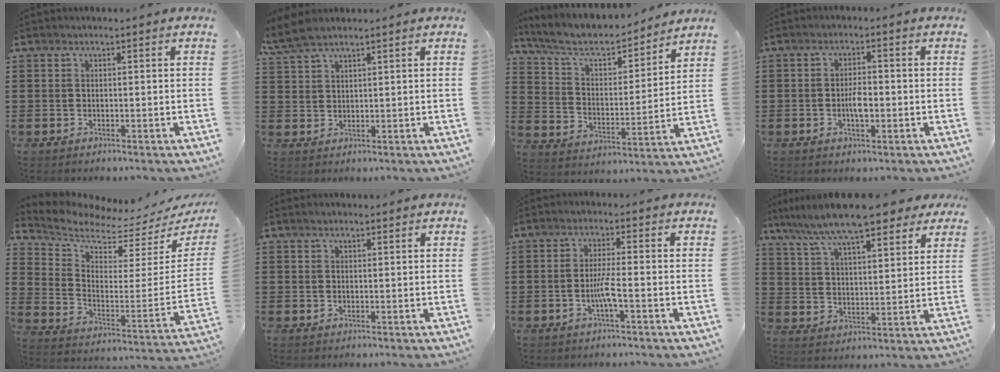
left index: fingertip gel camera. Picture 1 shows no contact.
{"total": 4.3, "force": [3.2, 1.1, 2.6], "torque": [-0.058, 0.002, 0.060]}
{"total": 7.4, "force": [6.4, 1.9, 3.2], "torque": [-0.090, -0.038, 0.106]}
{"total": 3.4, "force": [-0.5, 1.2, 3.1], "torque": [-0.057, 0.004, -0.010]}
{"total": 4.0, "force": [3.8, 0.9, 0.8], "torque": [-0.045, -0.054, 0.060]}
{"total": 0.8, "force": [0.7, 0.1, 0.4], "torque": [-0.008, 0.000, 0.013]}
{"total": 3.9, "force": [-1.3, 0.0, 3.7], "torque": [-0.072, -0.007, -0.028]}
{"total": 11.1, "force": [9.3, 1.5, 5.8], "torque": [-0.146, -0.030, 0.163]}